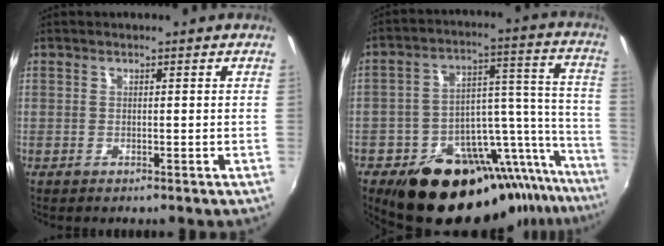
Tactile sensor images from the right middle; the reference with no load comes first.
{"total": 24.8, "force": [-20.8, 9.3, 9.9], "torque": [-0.124, 0.042, -0.296]}